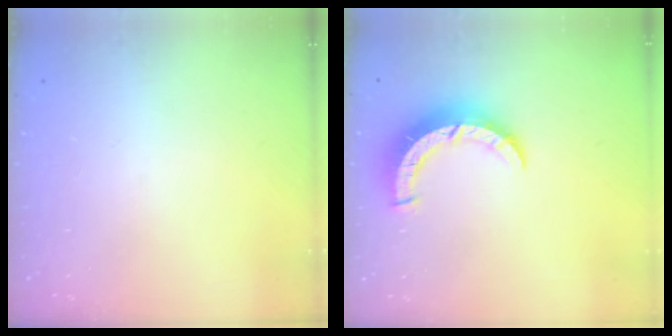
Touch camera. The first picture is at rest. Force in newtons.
{"total": 8.6, "press": 8.6, "slide": 0.5}